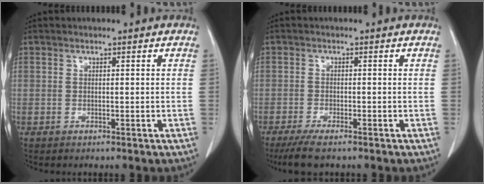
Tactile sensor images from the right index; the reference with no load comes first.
{"total": 5.1, "force": [-3.9, 0.7, 3.2], "torque": [-0.057, -0.012, -0.065]}